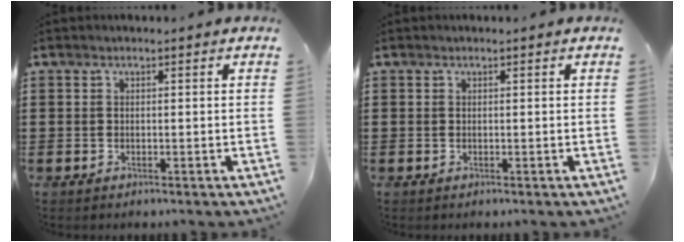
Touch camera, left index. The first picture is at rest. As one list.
[{"total": 0.0}]